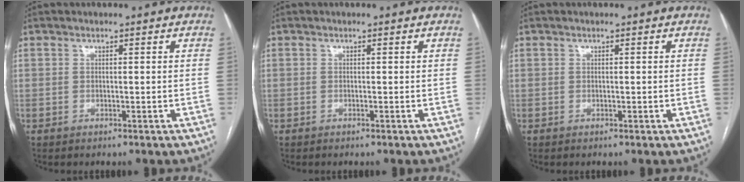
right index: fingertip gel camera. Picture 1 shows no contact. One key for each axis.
{"total": 0.0}
{"total": 0.0}